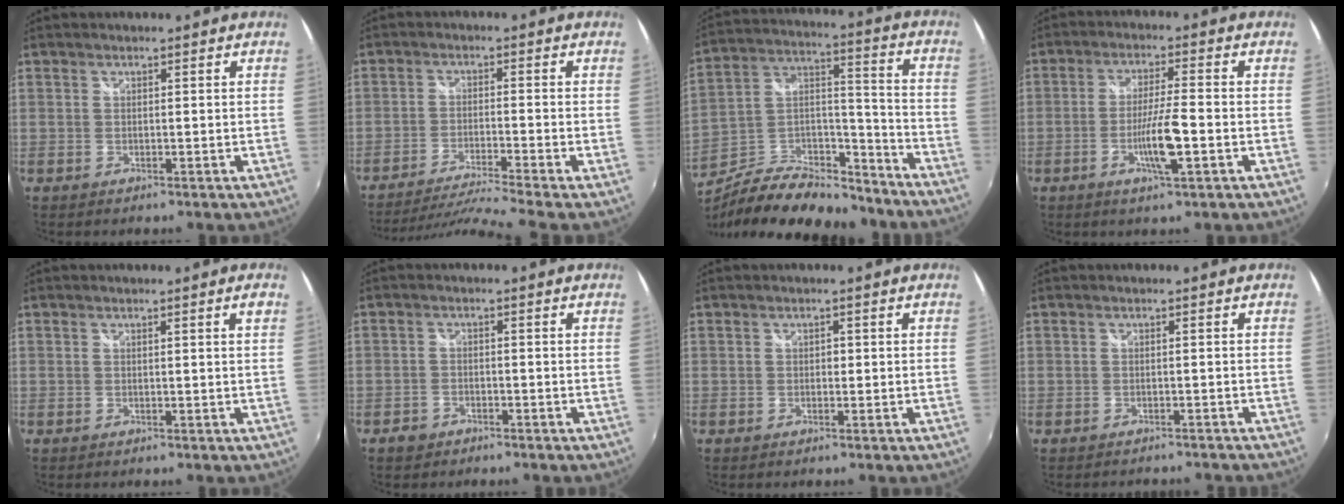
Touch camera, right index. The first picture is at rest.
{"total": 10.2, "force": [-8.9, -2.3, 4.5], "torque": [-0.099, -0.020, -0.149]}
{"total": 20.0, "force": [-15.1, 7.7, 10.7], "torque": [-0.205, 0.019, -0.237]}
{"total": 7.2, "force": [-2.6, 0.3, 6.8], "torque": [-0.126, -0.007, -0.047]}
{"total": 1.4, "force": [0.6, -0.5, 1.2], "torque": [-0.017, 0.000, 0.009]}
{"total": 3.1, "force": [-2.2, 2.1, 0.5], "torque": [-0.024, 0.004, -0.039]}
{"total": 0.8, "force": [-0.1, 0.7, 0.3], "torque": [-0.001, 0.001, -0.003]}
{"total": 4.6, "force": [-4.3, 1.1, 1.3], "torque": [-0.028, -0.016, -0.054]}